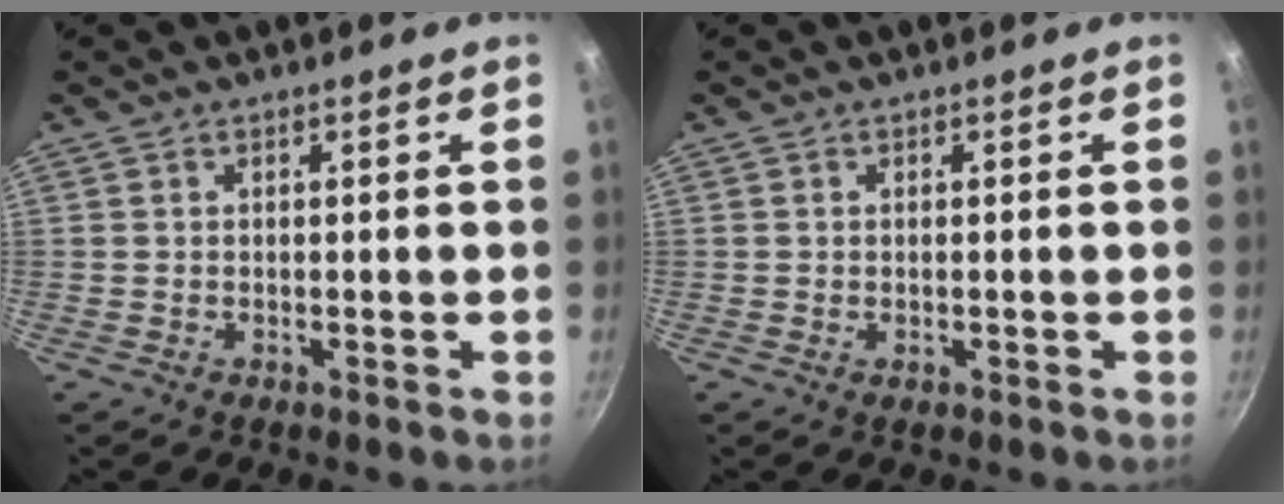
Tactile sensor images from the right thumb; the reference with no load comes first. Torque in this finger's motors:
{"motor_torque": [-0.59, 0.36, -0.28, 0.31, 0.09]}